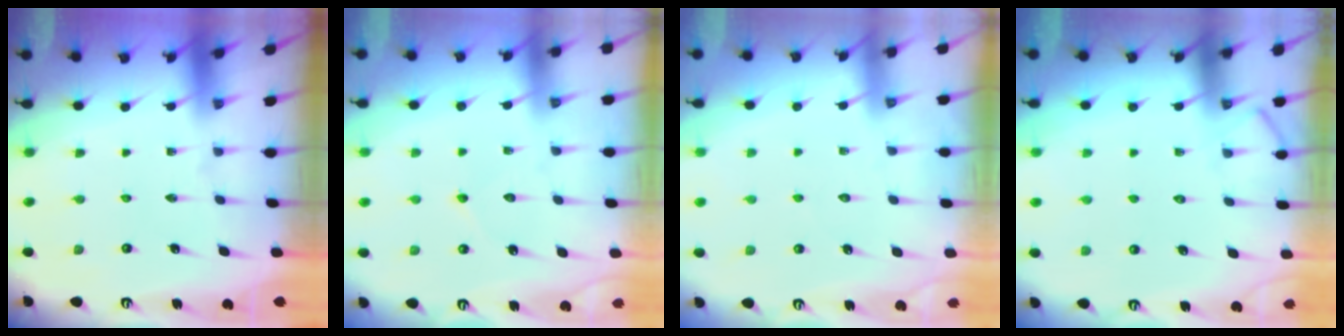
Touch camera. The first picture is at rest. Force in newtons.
{"total": 3.5, "press": 3.5, "slide": 0.3}
{"total": 2.5, "press": 2.5, "slide": 0.3}
{"total": 6.1, "press": 6.1, "slide": 0.7}